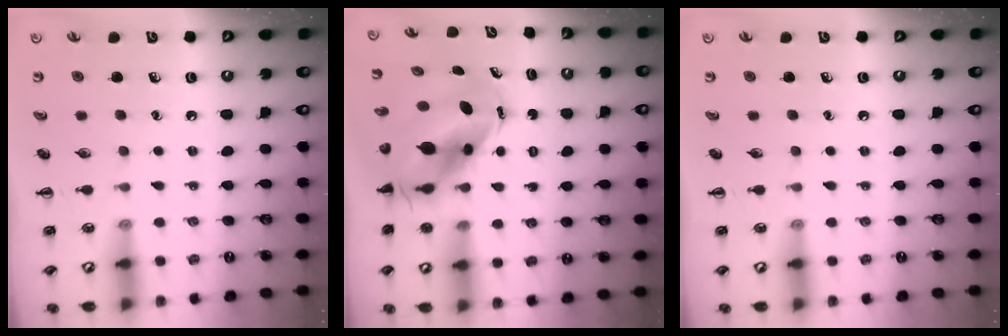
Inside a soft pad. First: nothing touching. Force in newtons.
{"total": 8.1, "press": 7.8, "slide": 2.4}
{"total": 0.0}